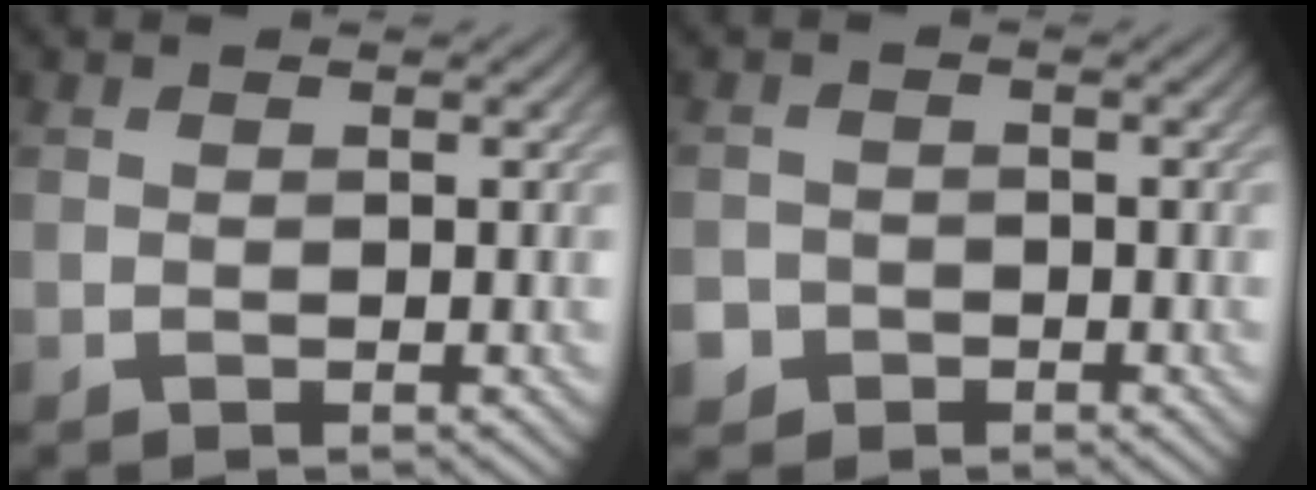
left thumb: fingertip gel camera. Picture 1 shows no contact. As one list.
[{"total": 3.1, "force": [-1.9, 2.5, 0.5], "torque": [-0.011, -0.001, -0.038]}]